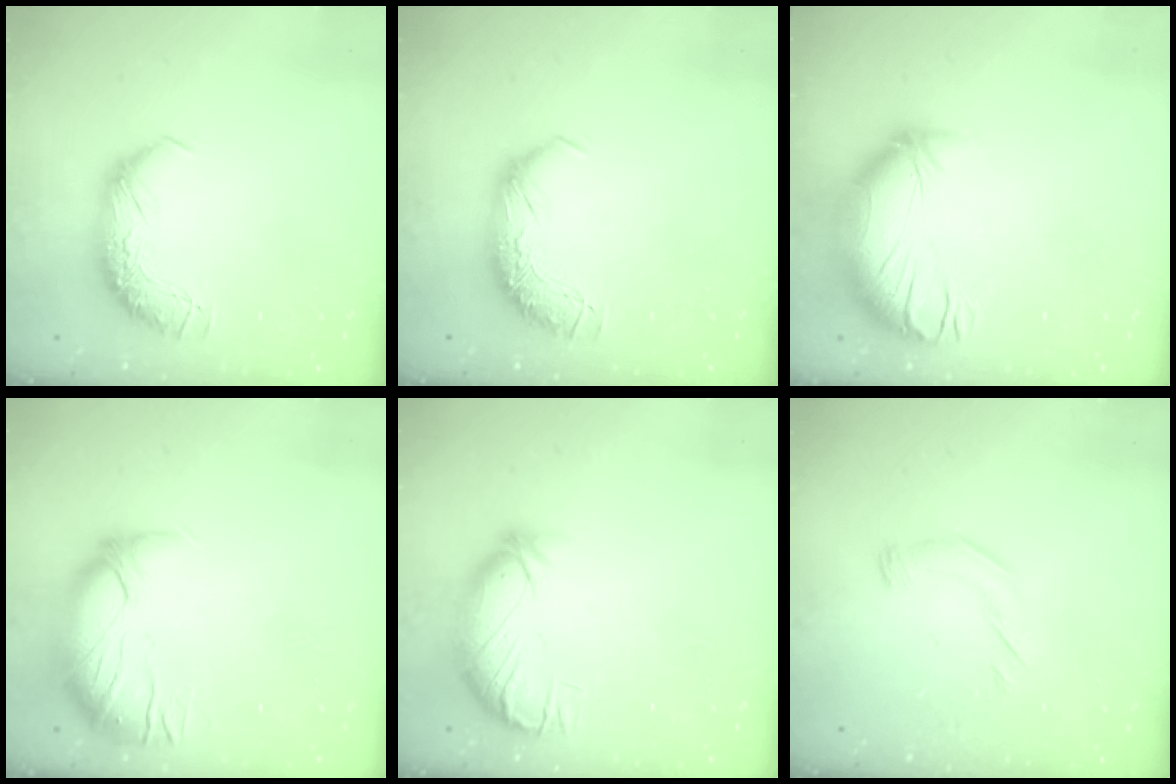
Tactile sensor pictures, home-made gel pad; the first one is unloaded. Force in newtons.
{"total": 0.0}
{"total": 3.1, "press": 0.1, "slide": 3.1}
{"total": 3.2, "press": 1.8, "slide": 2.6}
{"total": 3.9, "press": 2.7, "slide": 2.7}
{"total": 4.5, "press": 4.4, "slide": 0.7}